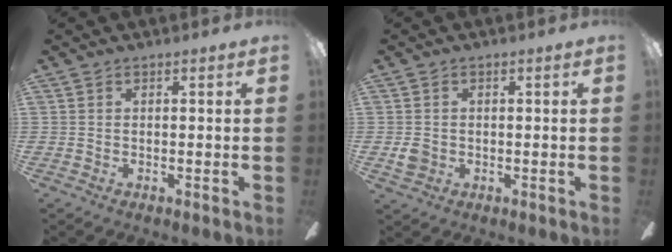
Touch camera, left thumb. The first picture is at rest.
{"total": 2.9, "force": [-0.1, 2.6, 1.4], "torque": [-0.016, 0.004, -0.004]}